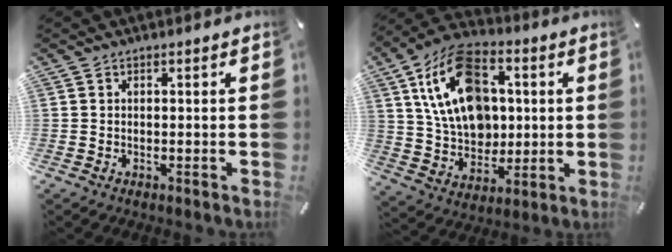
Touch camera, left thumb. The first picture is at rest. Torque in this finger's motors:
{"motor_torque": [2.50, 2.51, 1.54, -1.24, 0.58]}